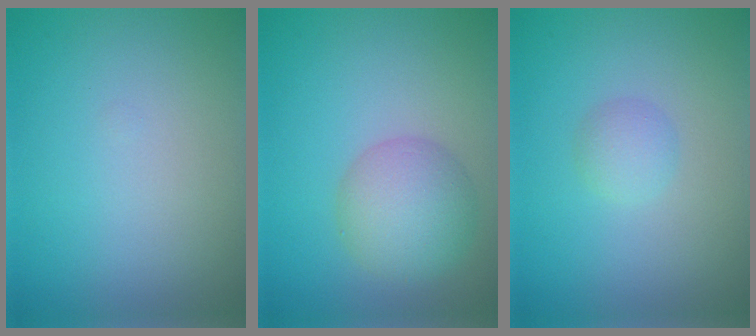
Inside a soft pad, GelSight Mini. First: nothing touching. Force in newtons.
{"total": 4.8, "press": 4.8, "slide": 0.1}
{"total": 1.5, "press": 1.5, "slide": 0.1}